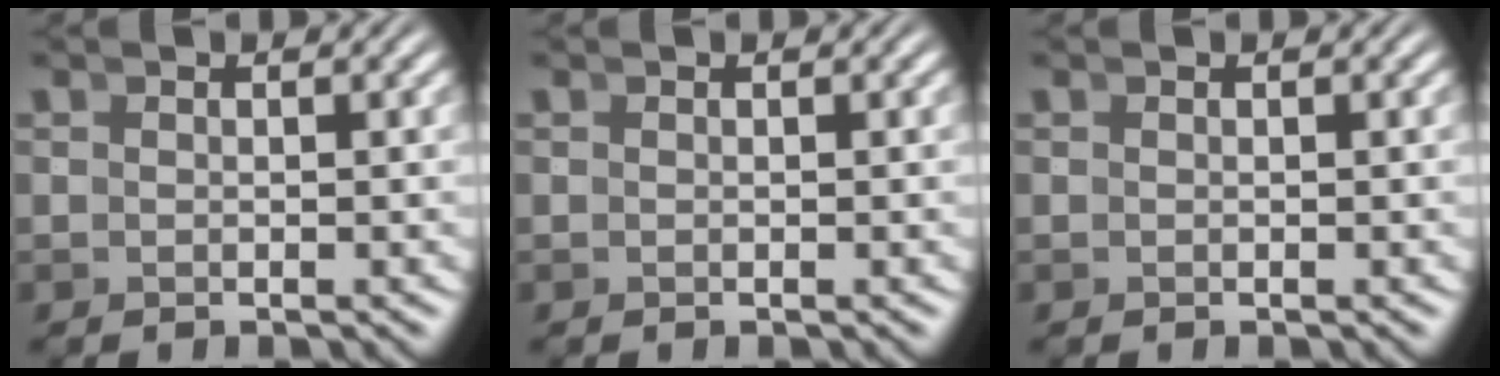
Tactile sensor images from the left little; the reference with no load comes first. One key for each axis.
{"total": 0.0}
{"total": 0.0}